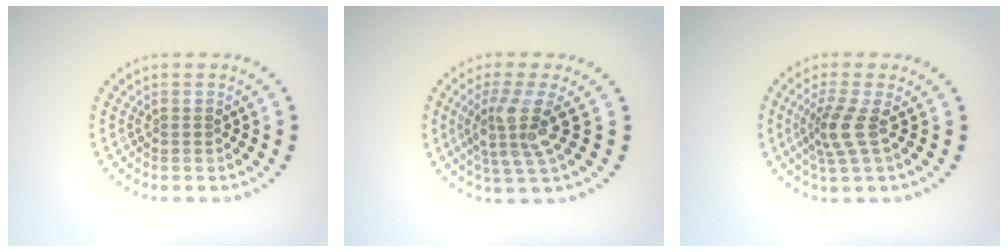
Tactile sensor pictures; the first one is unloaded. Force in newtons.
{"total": 3.8, "press": 2.8, "slide": 2.5}
{"total": 2.8, "press": 2.0, "slide": 2.0}